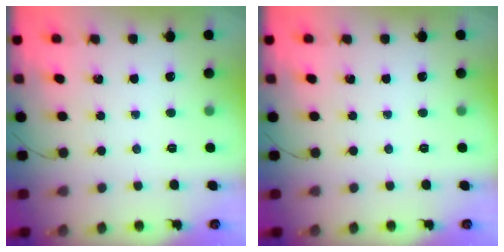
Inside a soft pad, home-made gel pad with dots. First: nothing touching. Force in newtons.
{"total": 0.0}